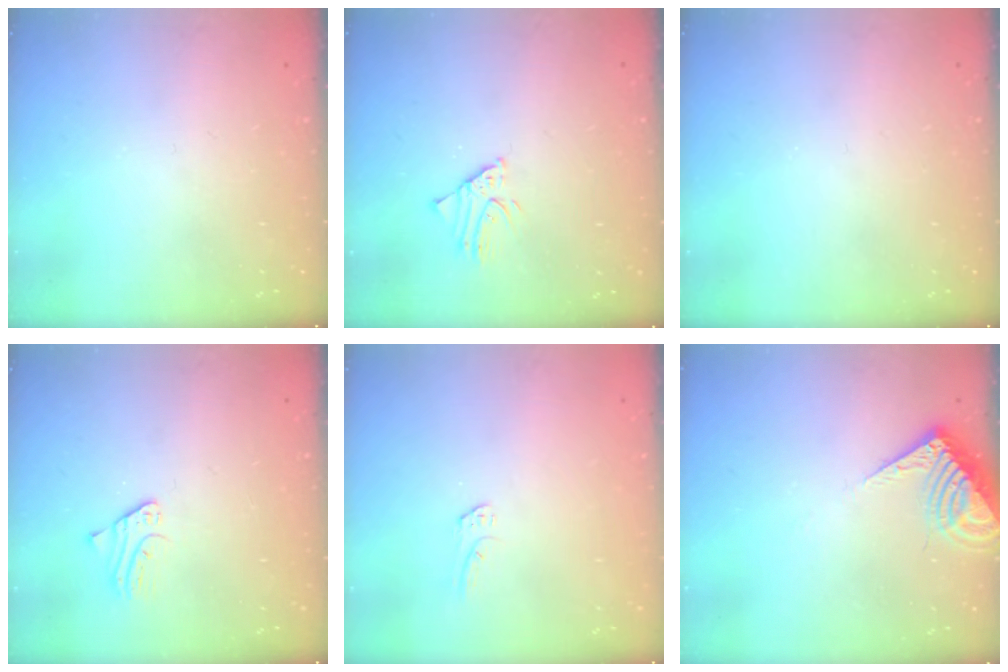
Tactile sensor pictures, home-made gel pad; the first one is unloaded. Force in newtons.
{"total": 2.1, "press": 2.1, "slide": 0.1}
{"total": 0.0}
{"total": 2.2, "press": 2.2, "slide": 0.2}
{"total": 4.1, "press": 4.0, "slide": 0.6}
{"total": 7.5, "press": 7.5, "slide": 0.8}